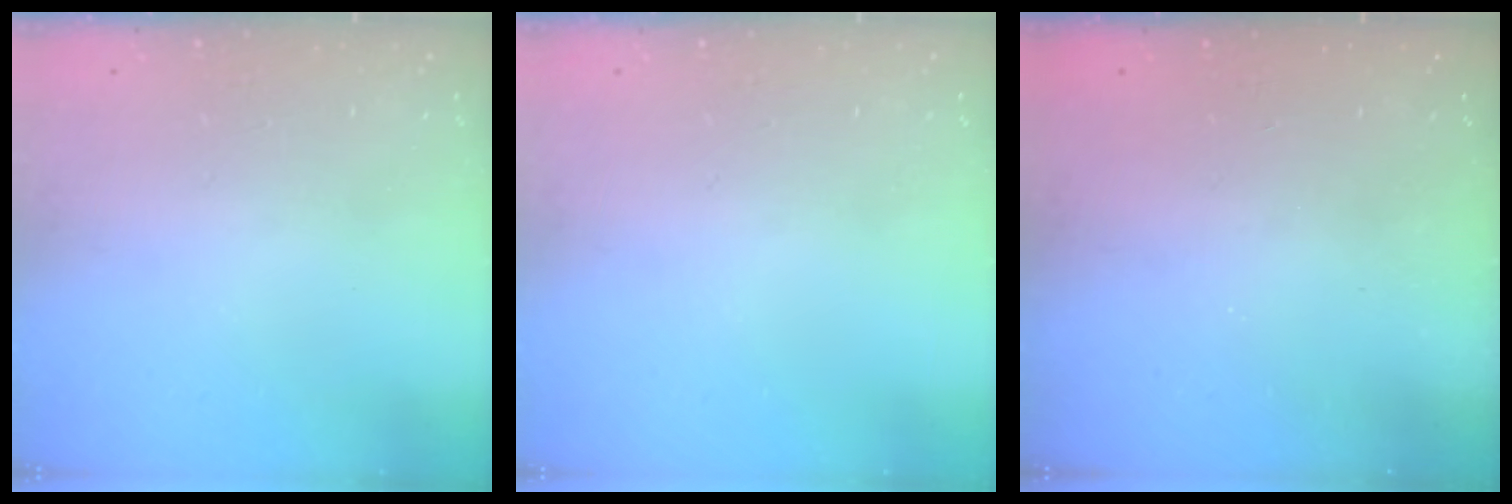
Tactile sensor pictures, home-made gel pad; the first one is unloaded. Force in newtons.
{"total": 0.0}
{"total": 2.3, "press": 2.2, "slide": 0.6}